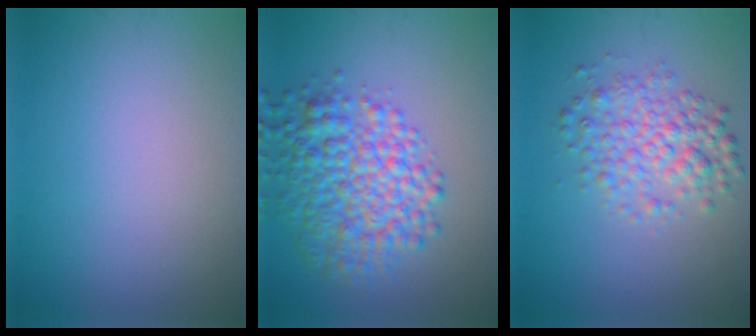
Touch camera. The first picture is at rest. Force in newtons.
{"total": 7.0, "press": 7.0, "slide": 0.0}
{"total": 4.1, "press": 4.1, "slide": 0.1}